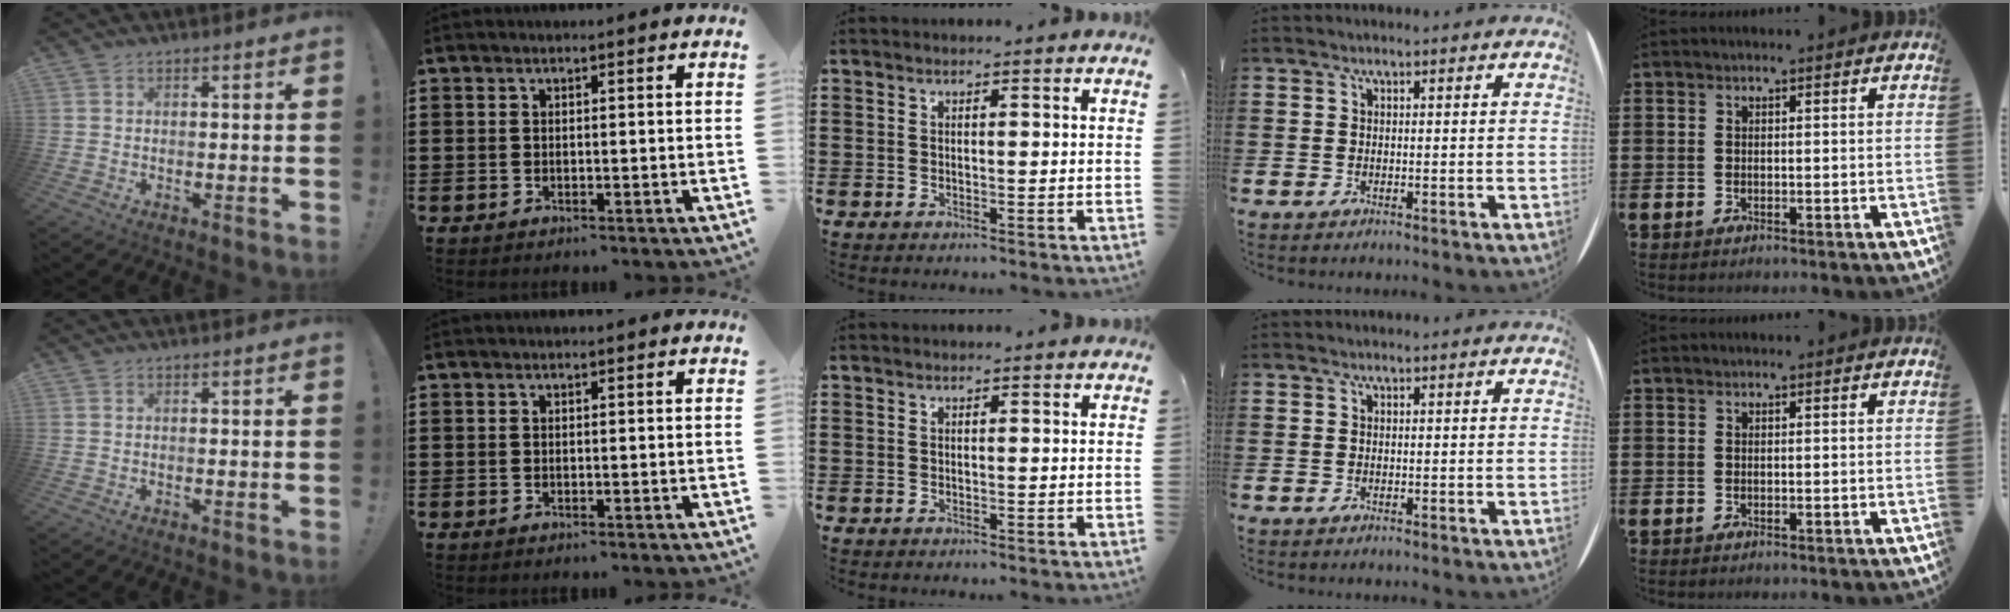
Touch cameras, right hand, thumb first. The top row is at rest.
{}